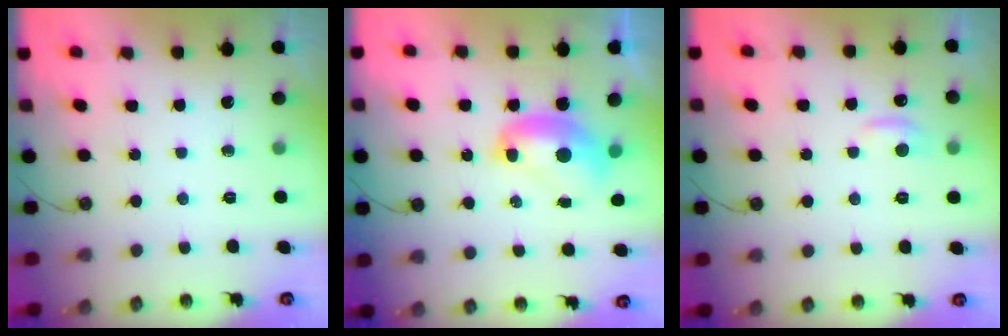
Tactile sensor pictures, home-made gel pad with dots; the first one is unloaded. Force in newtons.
{"total": 2.4, "press": 2.3, "slide": 0.3}
{"total": 1.1, "press": 0.8, "slide": 0.6}